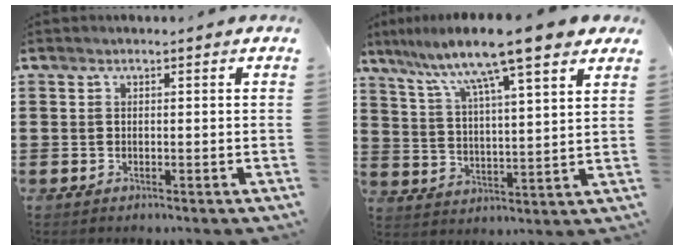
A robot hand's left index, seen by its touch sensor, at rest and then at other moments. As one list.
[{"total": 9.9, "force": [8.1, 0.2, 5.6], "torque": [-0.133, -0.047, 0.130]}]